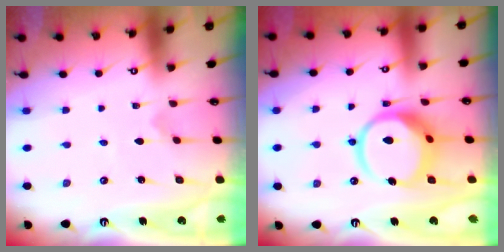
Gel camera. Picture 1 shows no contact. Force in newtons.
{"total": 13.8, "press": 13.7, "slide": 1.7}